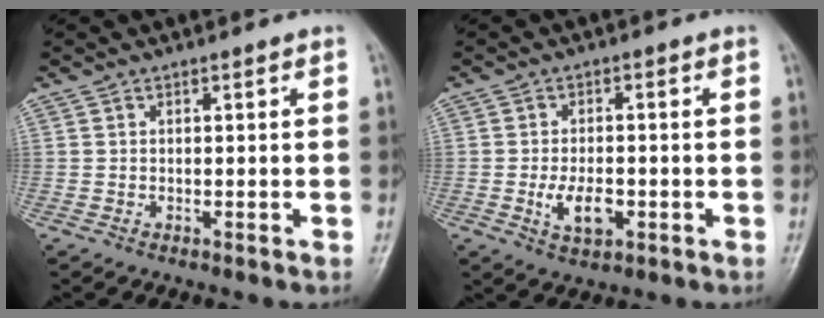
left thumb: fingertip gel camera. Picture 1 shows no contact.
{"total": 5.9, "force": [-1.7, 3.4, 4.6], "torque": [-0.076, 0.004, -0.026]}